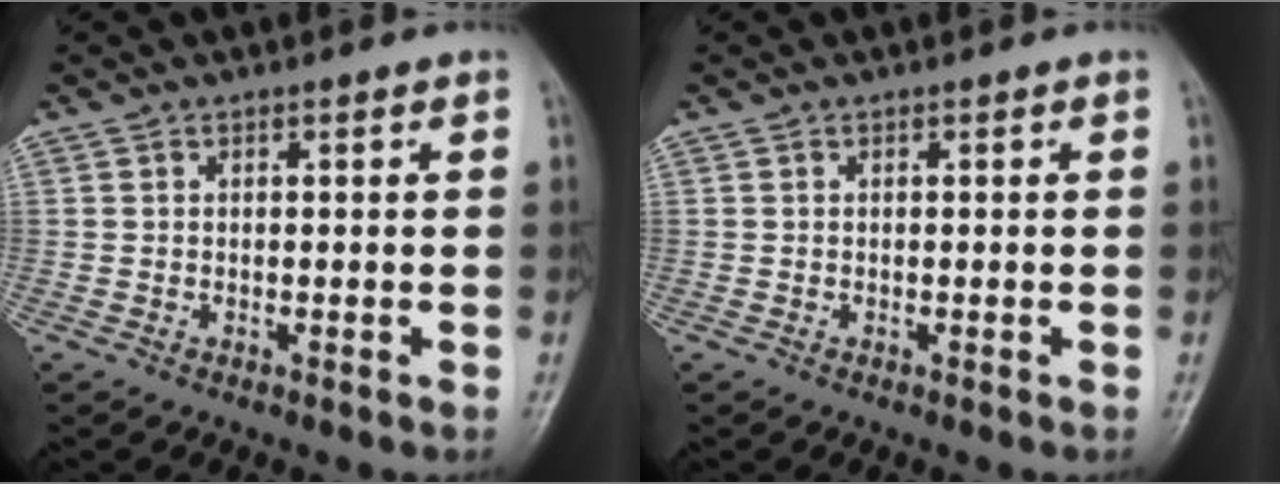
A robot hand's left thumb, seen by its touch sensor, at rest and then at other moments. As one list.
[{"total": 0.0}]